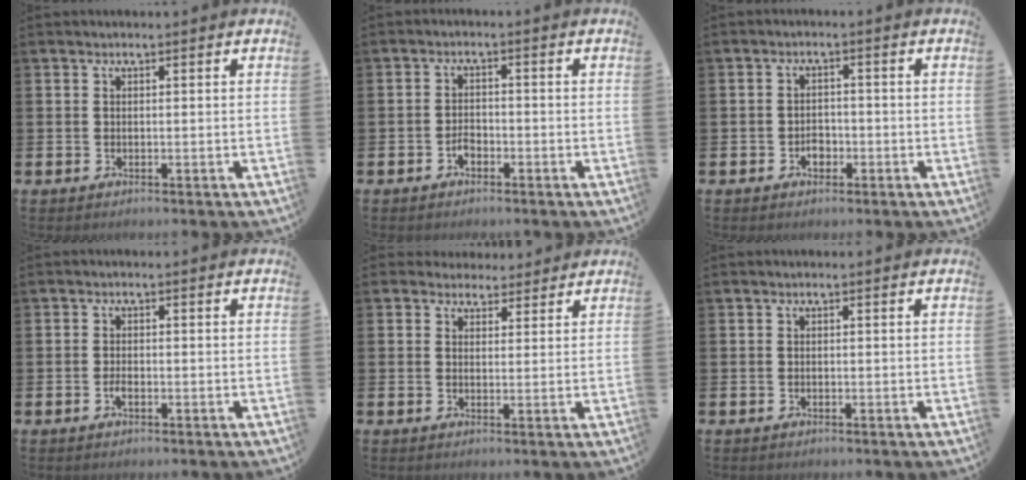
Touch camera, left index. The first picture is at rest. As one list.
[{"total": 1.9, "force": [-1.2, 1.1, 0.9], "torque": [-0.015, 0.002, -0.027]}, {"total": 2.1, "force": [-0.9, 1.6, 1.0], "torque": [-0.009, -0.003, -0.022]}, {"total": 1.4, "force": [-0.6, 0.6, 1.1], "torque": [-0.017, -0.002, -0.013]}, {"total": 3.1, "force": [2.6, 1.6, -0.2], "torque": [0.005, -0.008, 0.046]}, {"total": 0.0}]